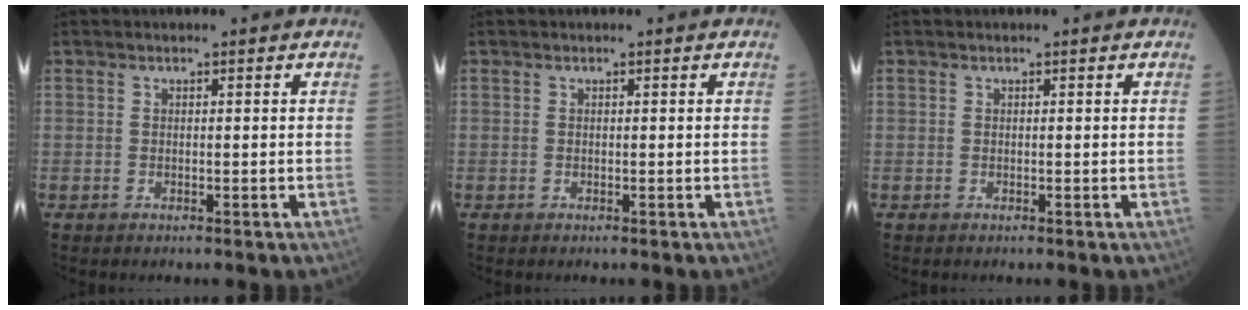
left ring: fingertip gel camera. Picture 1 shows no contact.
{"total": 0.0}
{"total": 0.0}